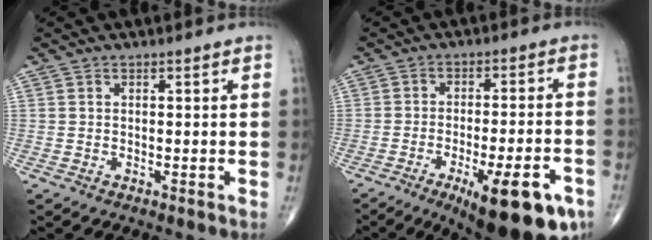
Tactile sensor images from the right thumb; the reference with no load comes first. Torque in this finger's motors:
{"motor_torque": [2.38, 1.74, 0.80, -1.02, 0.39]}